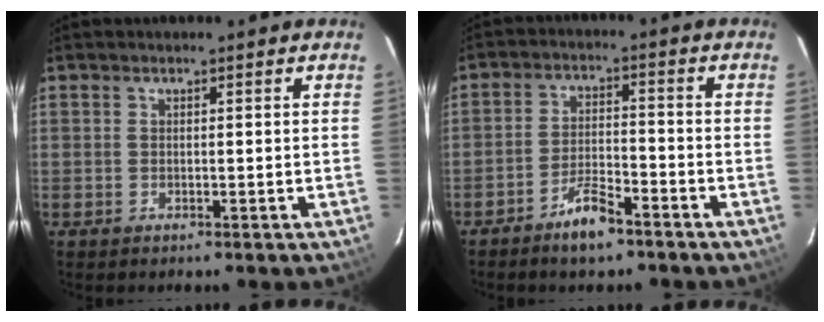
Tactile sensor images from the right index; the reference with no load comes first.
{"total": 6.3, "force": [-4.8, 1.7, 3.8], "torque": [-0.087, 0.005, -0.083]}